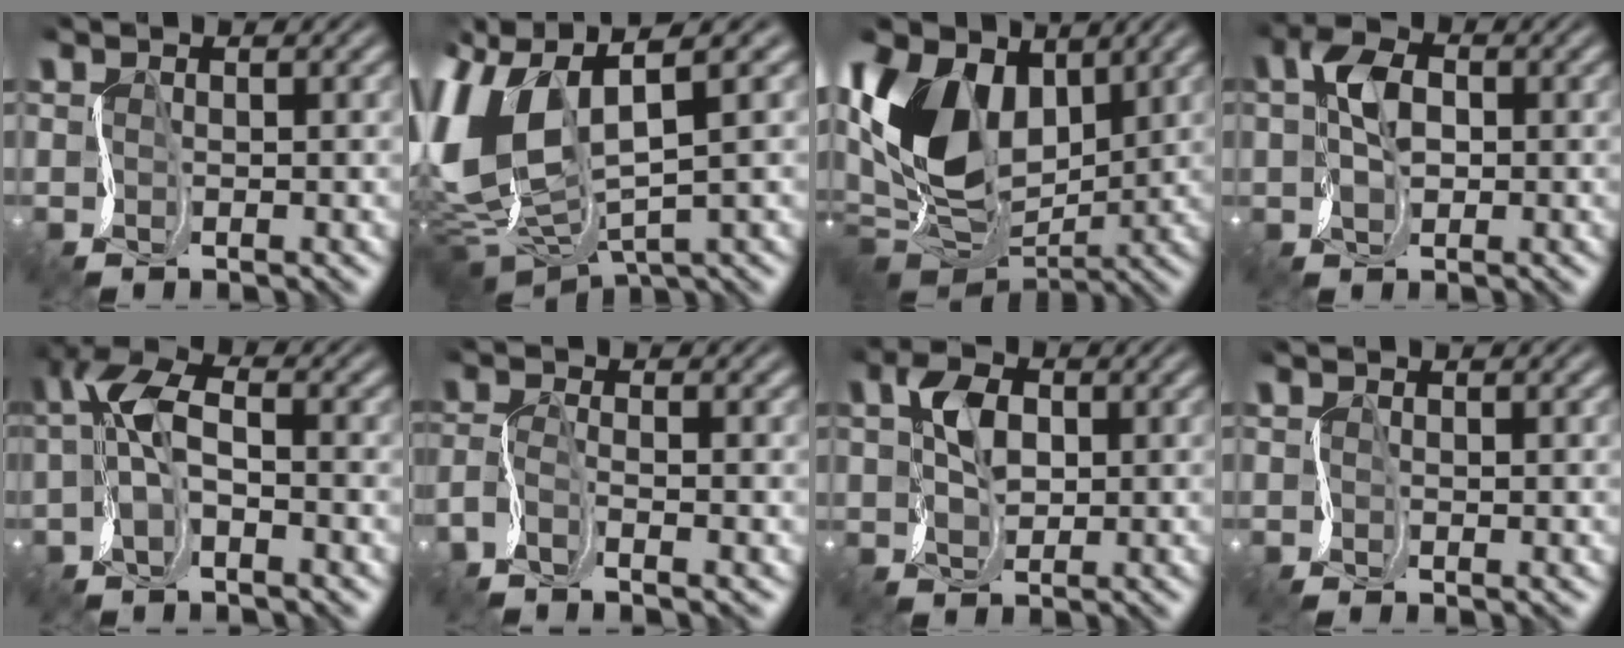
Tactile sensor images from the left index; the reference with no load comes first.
{"total": 10.2, "force": [0.8, 5.6, 8.5], "torque": [-0.193, -0.012, 0.017]}
{"total": 11.8, "force": [2.3, 8.1, 8.2], "torque": [-0.193, 0.005, 0.026]}
{"total": 3.7, "force": [0.6, 2.4, 2.8], "torque": [-0.057, 0.012, 0.000]}
{"total": 4.8, "force": [-0.7, 2.3, 4.1], "torque": [-0.092, 0.018, -0.023]}
{"total": 3.9, "force": [-2.6, 0.9, 2.8], "torque": [-0.065, -0.004, -0.065]}
{"total": 3.2, "force": [1.0, 2.1, 2.2], "torque": [-0.050, 0.010, 0.012]}
{"total": 0.9, "force": [-0.1, 0.2, 0.9], "torque": [-0.005, 0.001, -0.004]}